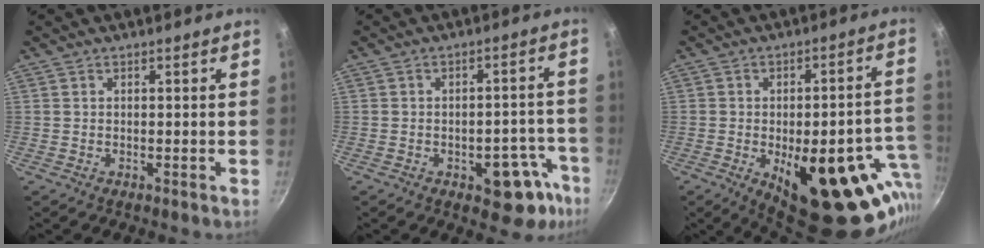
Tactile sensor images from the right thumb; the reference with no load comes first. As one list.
[{"total": 11.3, "force": [-5.3, 6.3, 7.7], "torque": [-0.018, 0.042, -0.061]}, {"total": 25.9, "force": [-7.5, 11.6, 21.9], "torque": [-0.225, 0.011, -0.083]}]